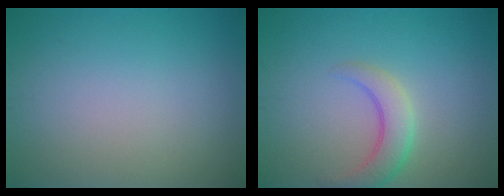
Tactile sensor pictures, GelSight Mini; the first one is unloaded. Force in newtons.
{"total": 3.4, "press": 3.4, "slide": 0.1}